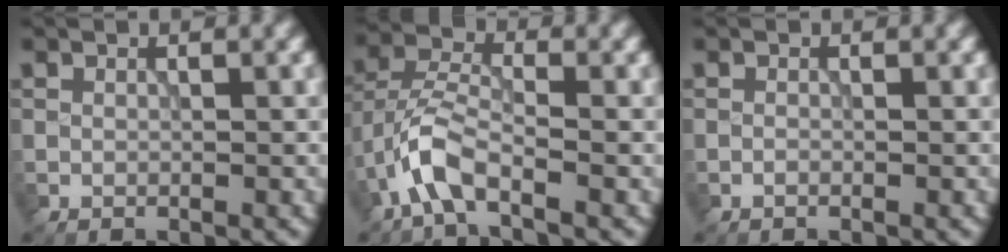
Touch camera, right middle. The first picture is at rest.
{"total": 4.7, "force": [-2.7, 1.7, 3.5], "torque": [-0.076, 0.009, -0.062]}
{"total": 0.0}